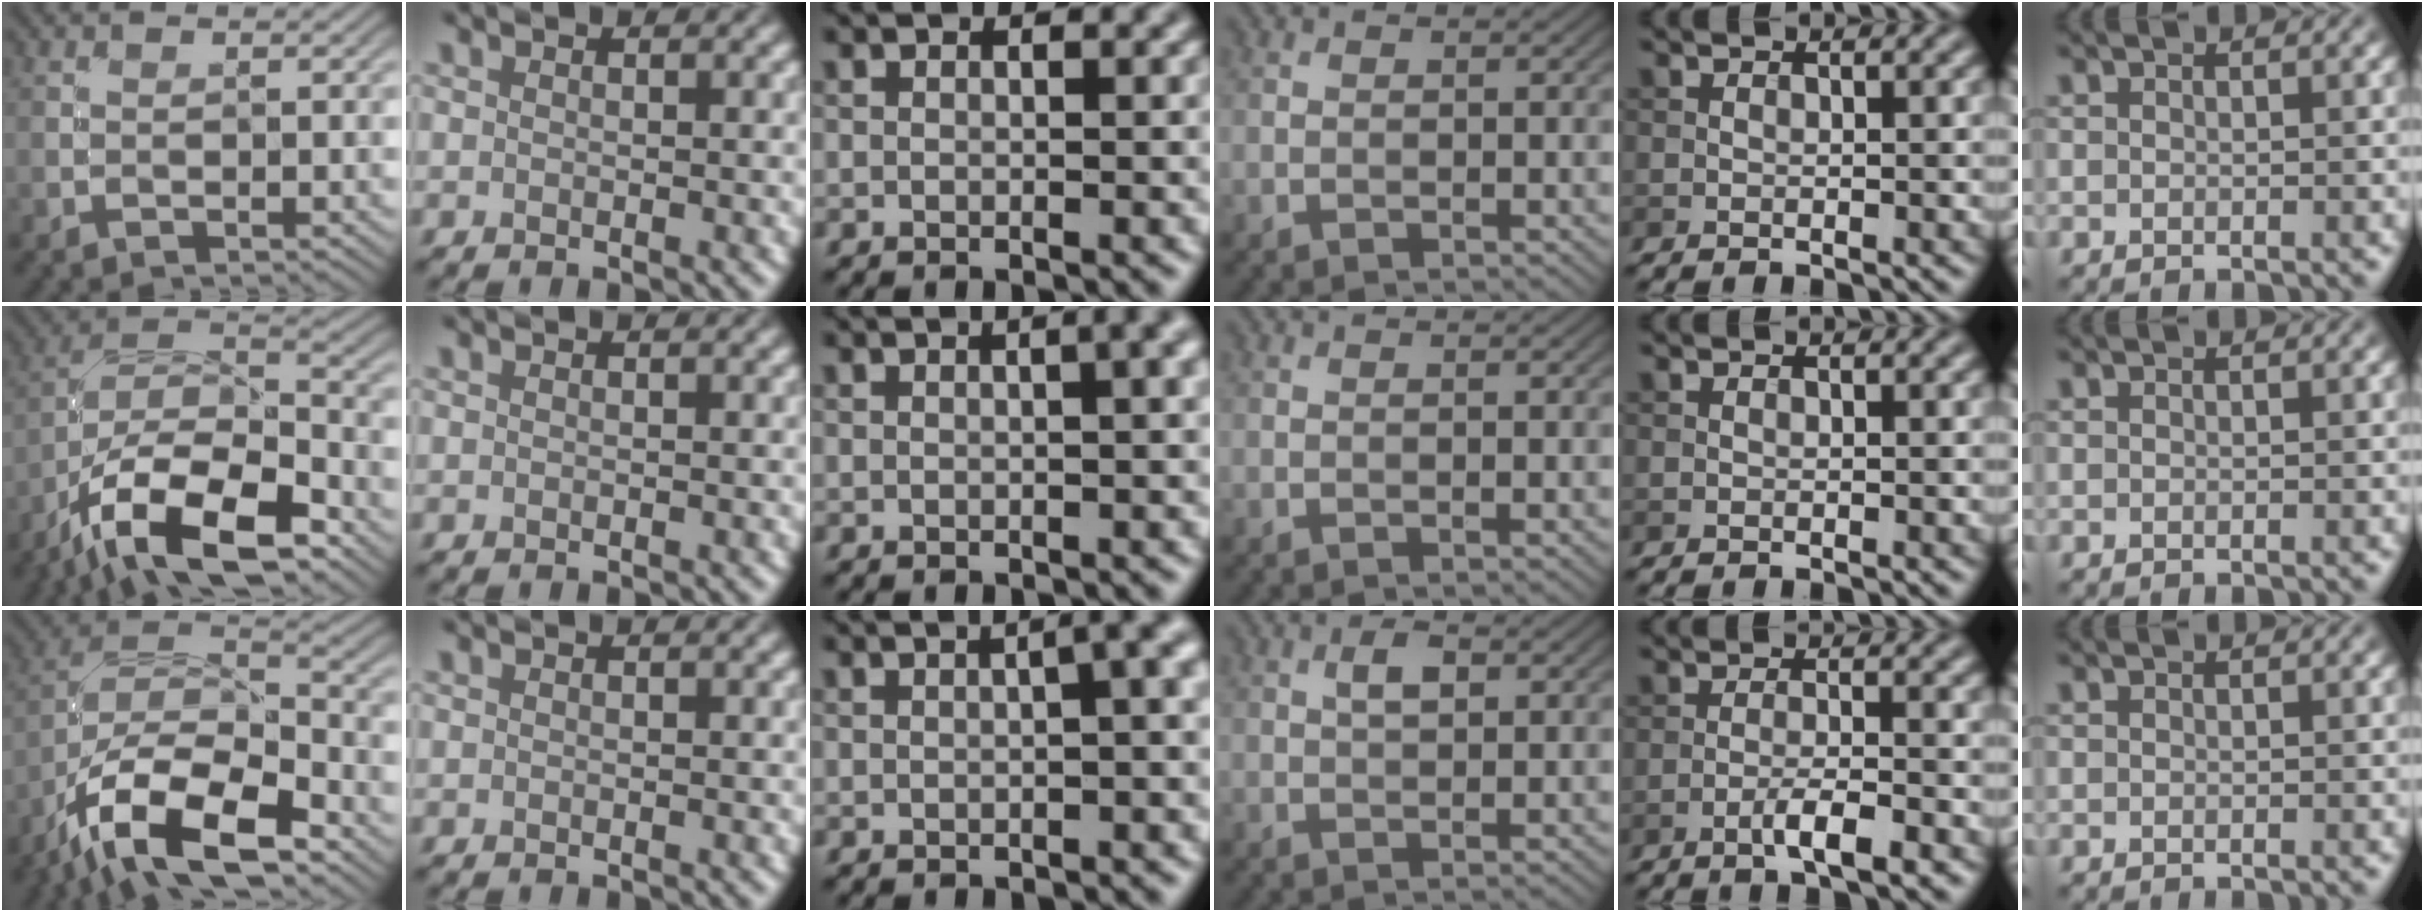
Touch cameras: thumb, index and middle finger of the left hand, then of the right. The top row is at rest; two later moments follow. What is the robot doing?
{"motion": "screw", "object": "medicine bottle"}